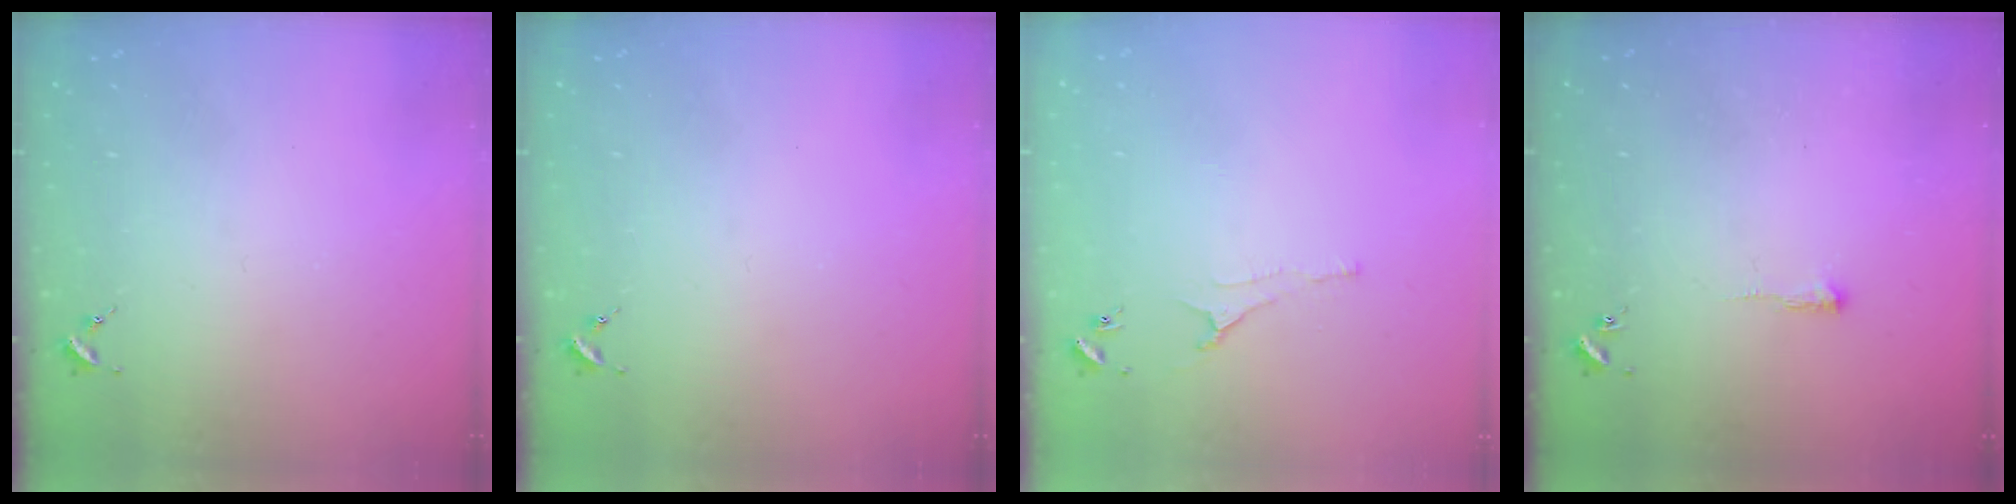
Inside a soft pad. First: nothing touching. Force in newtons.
{"total": 0.0}
{"total": 3.0, "press": 2.9, "slide": 0.6}
{"total": 2.4, "press": 2.4, "slide": 0.4}